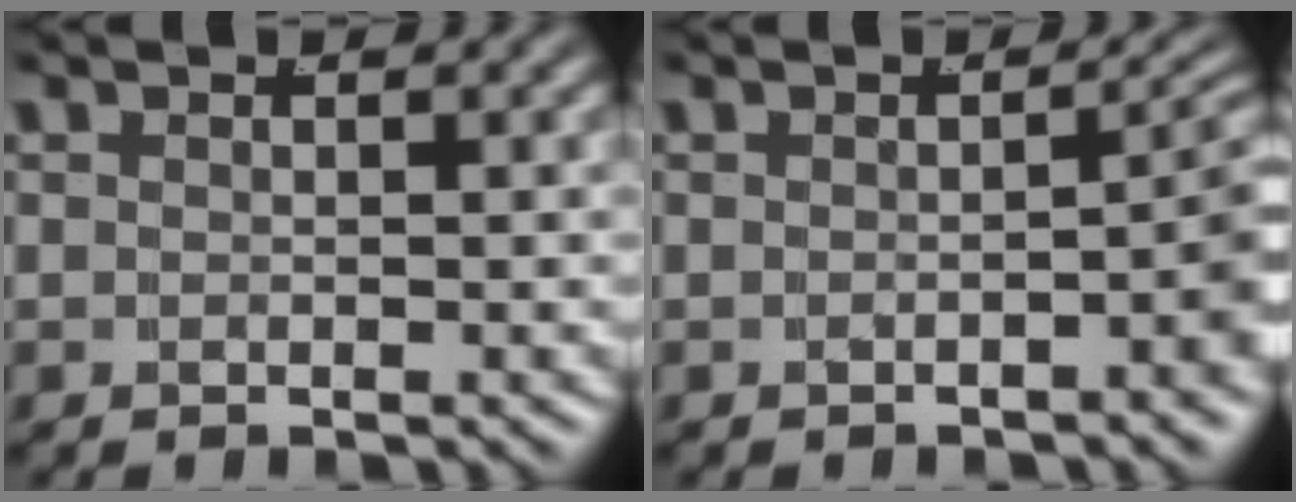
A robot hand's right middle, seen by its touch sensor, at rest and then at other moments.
{"total": 2.9, "force": [-0.9, 0.7, 2.6], "torque": [-0.022, 0.005, -0.014]}